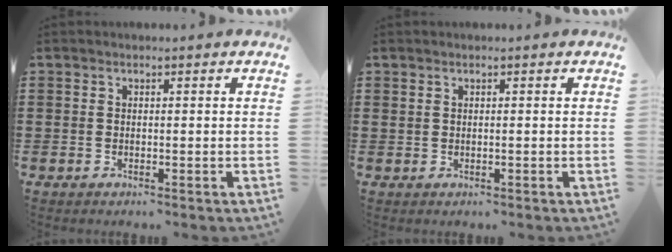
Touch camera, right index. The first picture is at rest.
{"total": 1.7, "force": [1.4, 0.7, 0.6], "torque": [-0.017, 0.004, 0.028]}